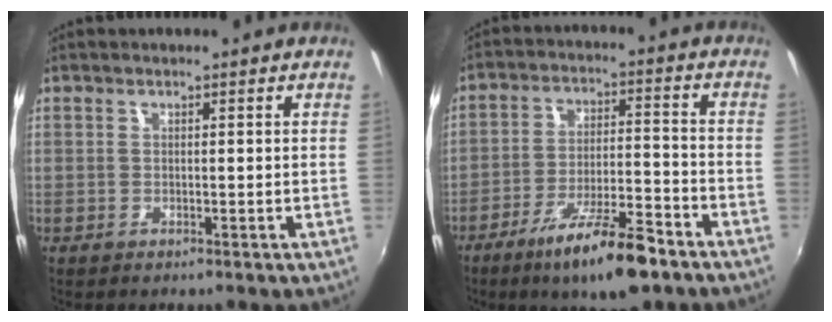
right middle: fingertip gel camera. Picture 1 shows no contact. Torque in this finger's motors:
{"motor_torque": [1.12, -1.02, 0.55, 0.17]}